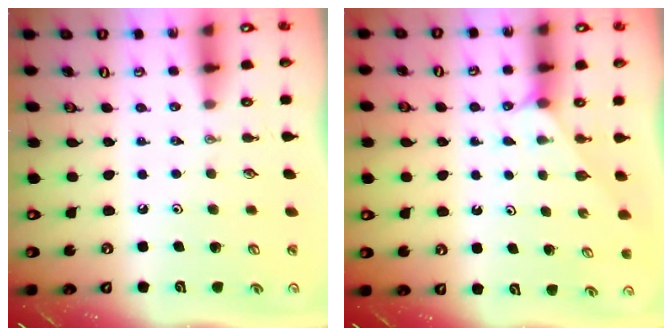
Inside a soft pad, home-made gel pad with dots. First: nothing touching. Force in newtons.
{"total": 1.7, "press": 1.7, "slide": 0.3}